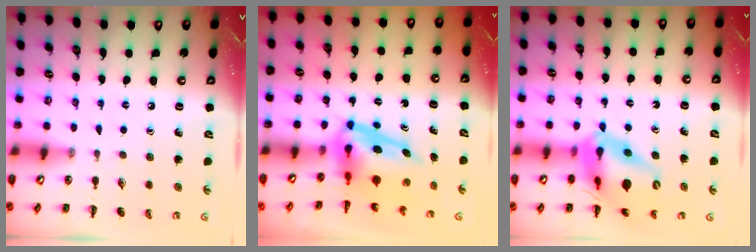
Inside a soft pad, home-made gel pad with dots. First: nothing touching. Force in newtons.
{"total": 7.9, "press": 7.6, "slide": 2.0}
{"total": 14.9, "press": 14.2, "slide": 4.4}